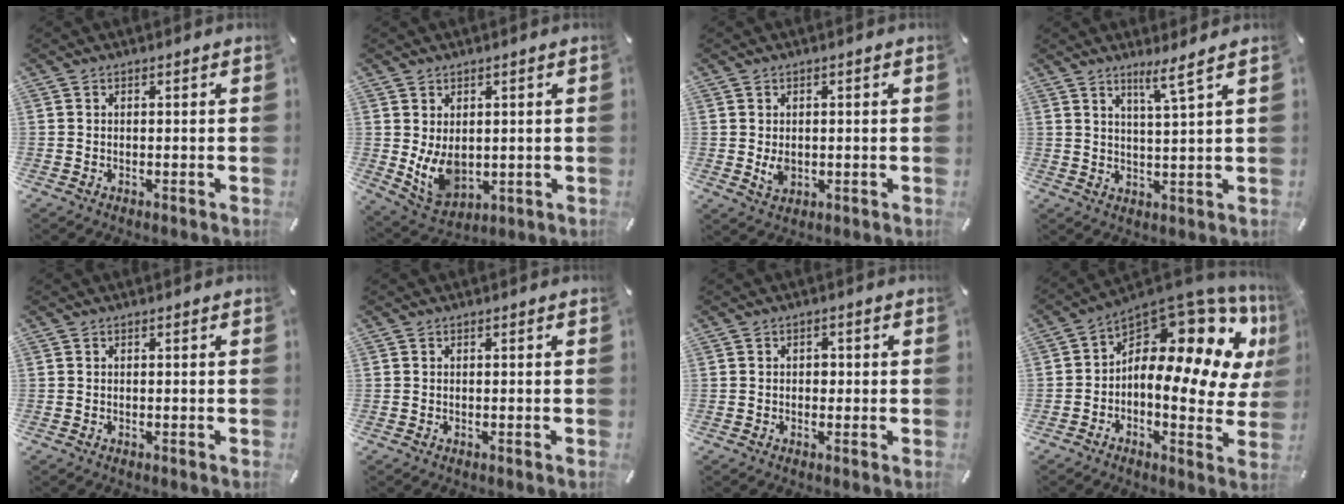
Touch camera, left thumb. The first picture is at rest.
{"total": 7.6, "force": [0.7, 5.9, 4.8], "torque": [-0.101, -0.008, 0.016]}
{"total": 3.2, "force": [-0.1, 2.4, 2.0], "torque": [-0.035, -0.002, -0.003]}
{"total": 5.3, "force": [3.9, -0.8, 3.6], "torque": [-0.071, -0.019, 0.063]}
{"total": 0.0}
{"total": 0.0}
{"total": 1.5, "force": [-0.1, 1.3, 0.8], "torque": [-0.009, 0.002, -0.006]}
{"total": 14.0, "force": [6.4, 6.5, 10.7], "torque": [-0.160, -0.083, 0.096]}